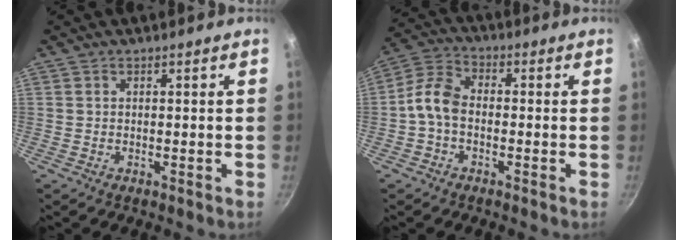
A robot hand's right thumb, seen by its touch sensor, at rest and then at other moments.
{"total": 5.2, "force": [-1.5, 3.2, 3.8], "torque": [-0.082, 0.029, -0.041]}